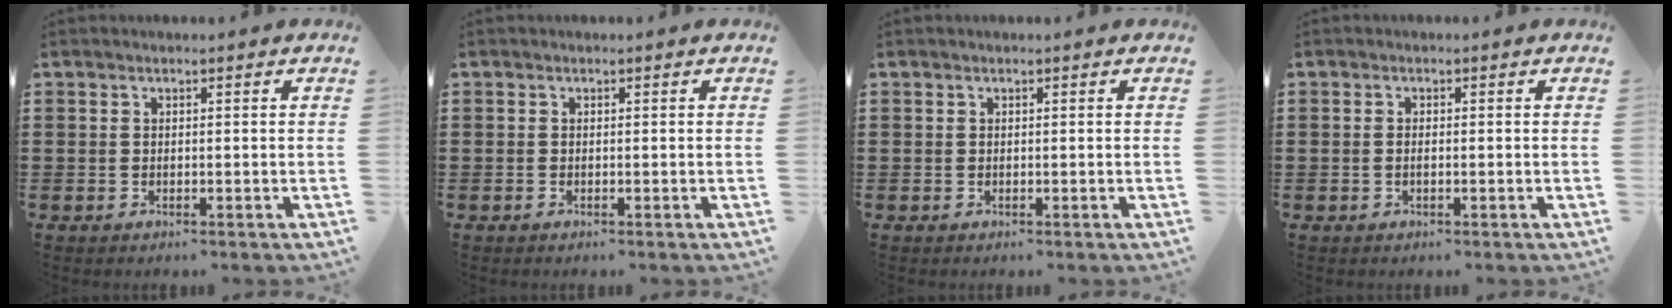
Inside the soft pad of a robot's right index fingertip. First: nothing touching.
{"total": 0.0}
{"total": 0.0}
{"total": 0.8, "force": [-0.2, 0.2, 0.7], "torque": [-0.016, -0.004, -0.003]}